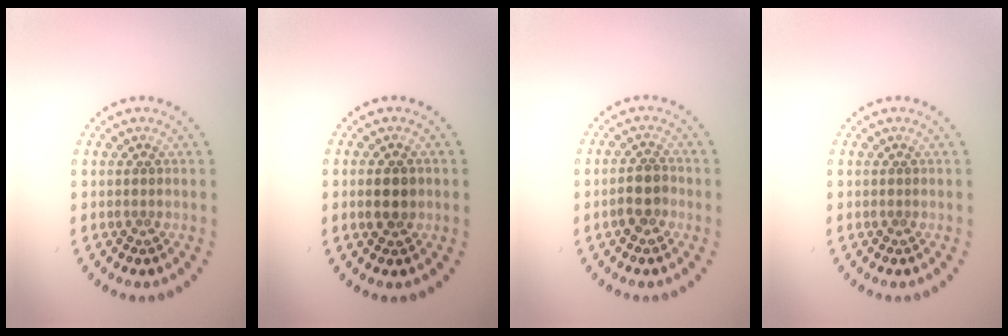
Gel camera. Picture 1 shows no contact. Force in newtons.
{"total": 2.1, "press": 2.1, "slide": 0.1}
{"total": 2.3, "press": 2.2, "slide": 0.8}
{"total": 0.0}